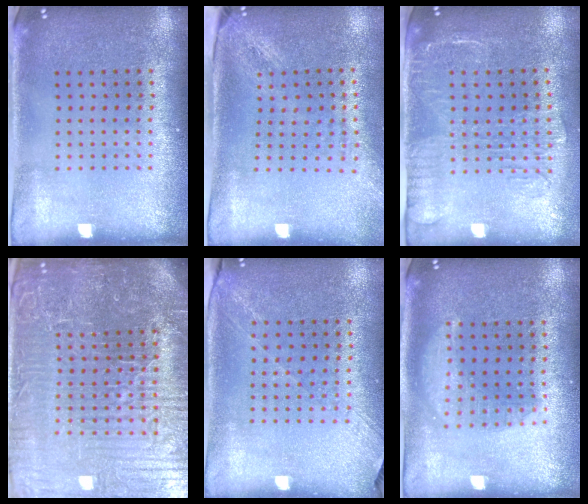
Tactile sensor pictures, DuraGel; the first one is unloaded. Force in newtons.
{"total": 2.0, "press": 1.6, "slide": 1.3}
{"total": 1.9, "press": 1.6, "slide": 1.0}
{"total": 7.1, "press": 6.4, "slide": 3.2}
{"total": 1.2, "press": 1.0, "slide": 0.7}
{"total": 1.4, "press": 1.4, "slide": 0.1}